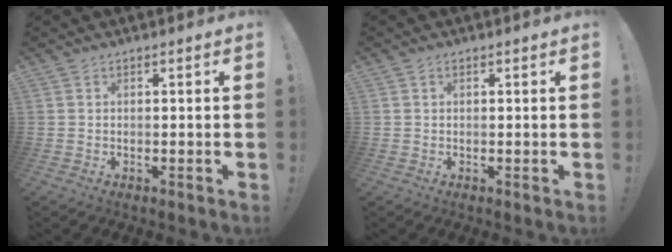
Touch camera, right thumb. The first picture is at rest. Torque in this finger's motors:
{"motor_torque": [0.06, -0.06, -0.17, 0.07, 0.09]}